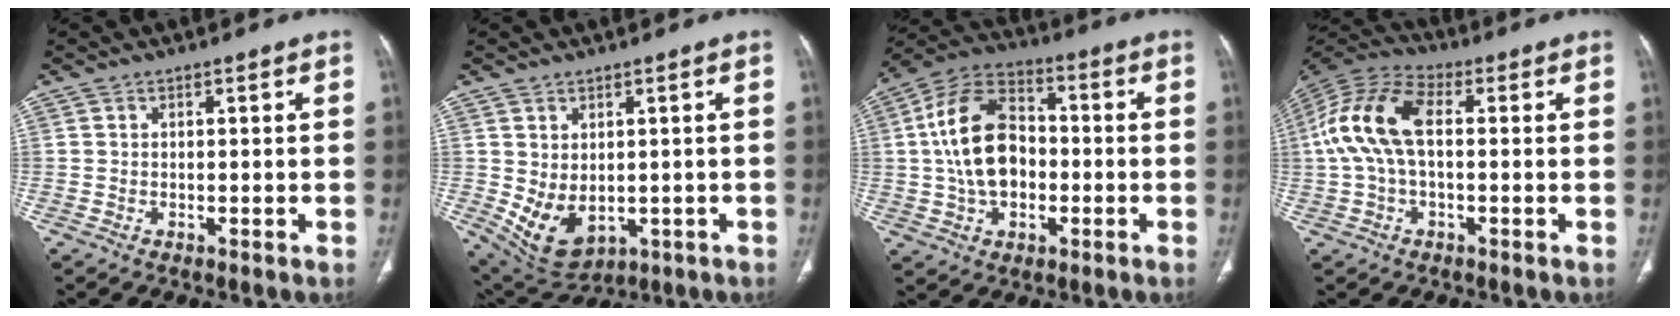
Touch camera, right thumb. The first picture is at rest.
{"total": 9.1, "force": [-1.0, 6.1, 6.7], "torque": [-0.104, -0.005, 0.013]}
{"total": 15.8, "force": [-0.5, 10.6, 11.7], "torque": [-0.201, 0.031, -0.014]}
{"total": 13.4, "force": [0.9, 7.3, 11.2], "torque": [-0.242, 0.037, 0.009]}